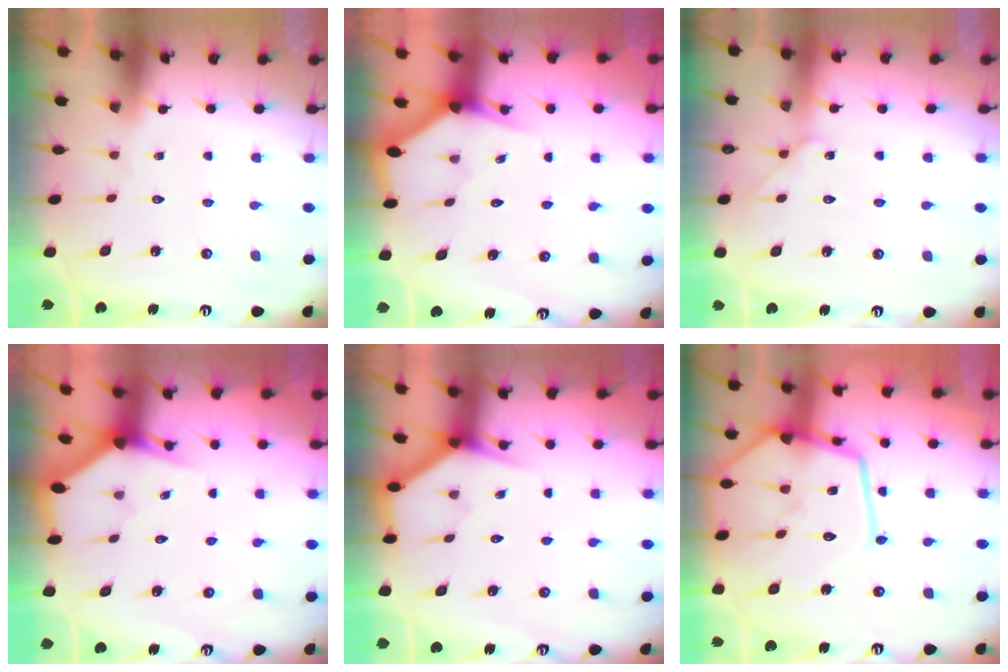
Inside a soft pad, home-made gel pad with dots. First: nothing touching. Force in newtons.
{"total": 2.9, "press": 2.9, "slide": 0.1}
{"total": 4.1, "press": 4.1, "slide": 0.6}
{"total": 2.7, "press": 2.7, "slide": 0.1}
{"total": 3.6, "press": 3.5, "slide": 0.3}
{"total": 21.3, "press": 21.3, "slide": 1.8}